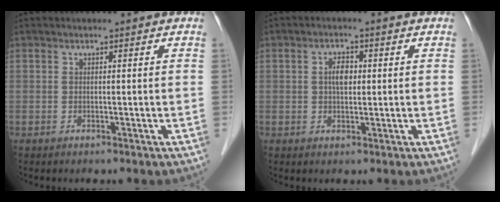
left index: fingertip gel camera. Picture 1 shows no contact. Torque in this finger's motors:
{"motor_torque": [0.36, 0.01, 0.17, 0.03]}